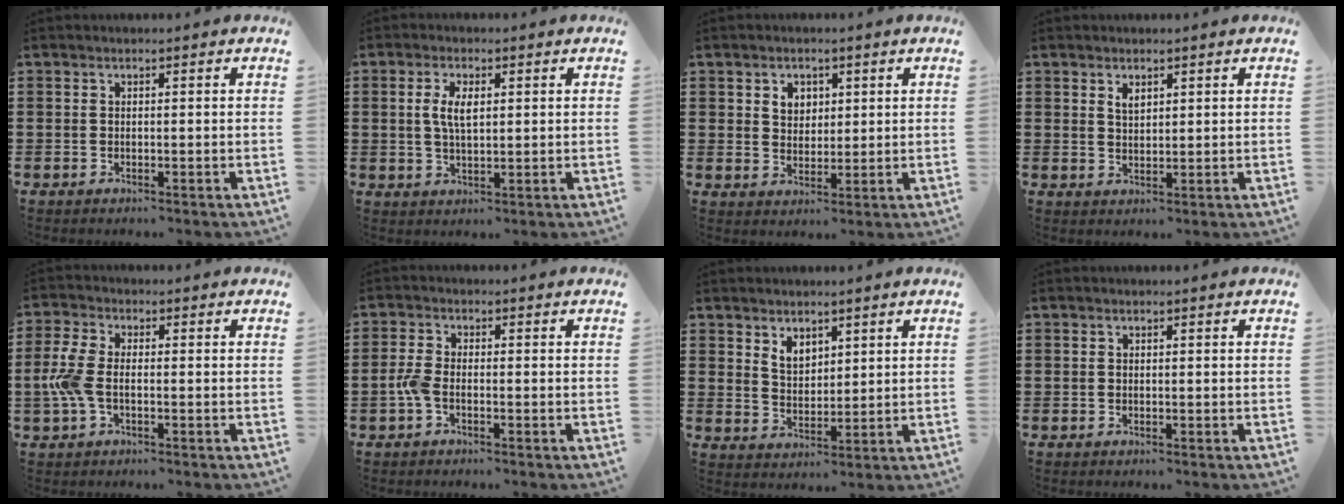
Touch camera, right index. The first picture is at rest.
{"total": 4.3, "force": [0.8, 1.8, 3.8], "torque": [-0.078, 0.008, 0.012]}
{"total": 3.2, "force": [1.5, 2.7, 1.1], "torque": [-0.033, 0.011, 0.025]}
{"total": 1.9, "force": [1.3, 1.0, 1.0], "torque": [-0.021, 0.004, 0.025]}
{"total": 5.4, "force": [-1.0, 2.7, 4.6], "torque": [-0.123, -0.008, -0.027]}
{"total": 2.8, "force": [-1.1, 1.1, 2.3], "torque": [-0.064, -0.004, -0.026]}
{"total": 3.7, "force": [2.6, 2.4, 1.1], "torque": [-0.031, 0.007, 0.049]}
{"total": 0.0}